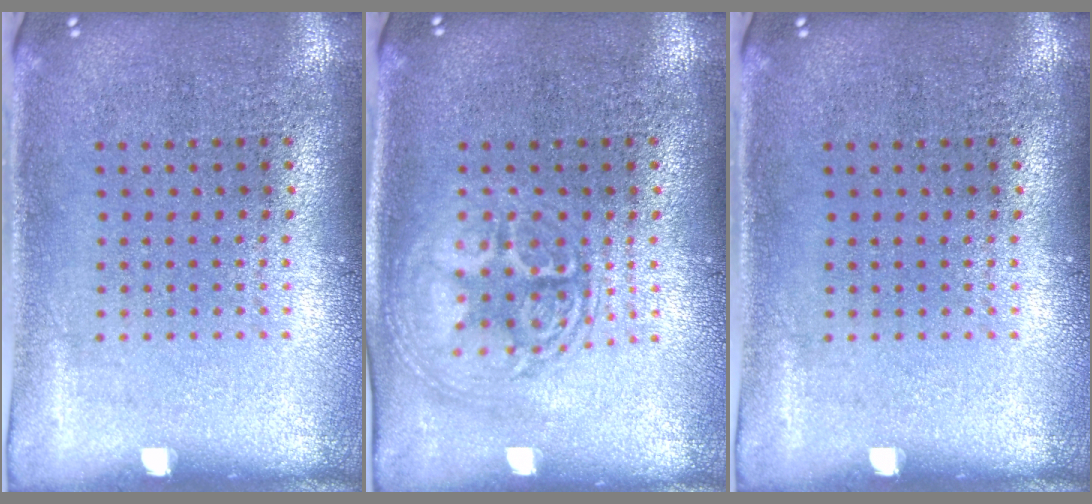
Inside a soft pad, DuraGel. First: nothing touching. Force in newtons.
{"total": 2.8, "press": 2.7, "slide": 0.3}
{"total": 0.0}